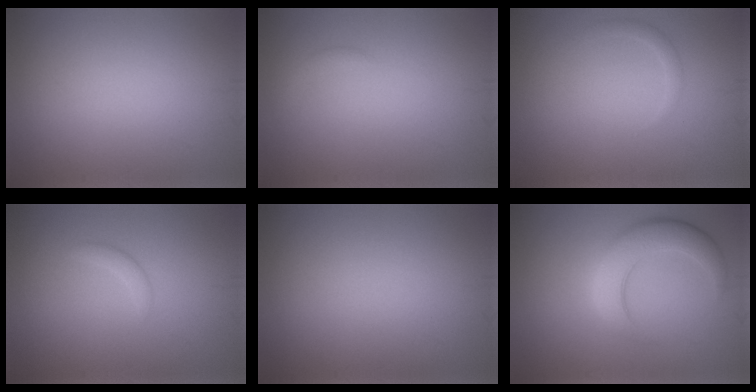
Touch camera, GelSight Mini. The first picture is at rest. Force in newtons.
{"total": 0.8, "press": 0.8, "slide": 0.1}
{"total": 1.0, "press": 1.0, "slide": 0.1}
{"total": 1.0, "press": 1.0, "slide": 0.1}
{"total": 0.0}
{"total": 5.3, "press": 5.3, "slide": 0.4}